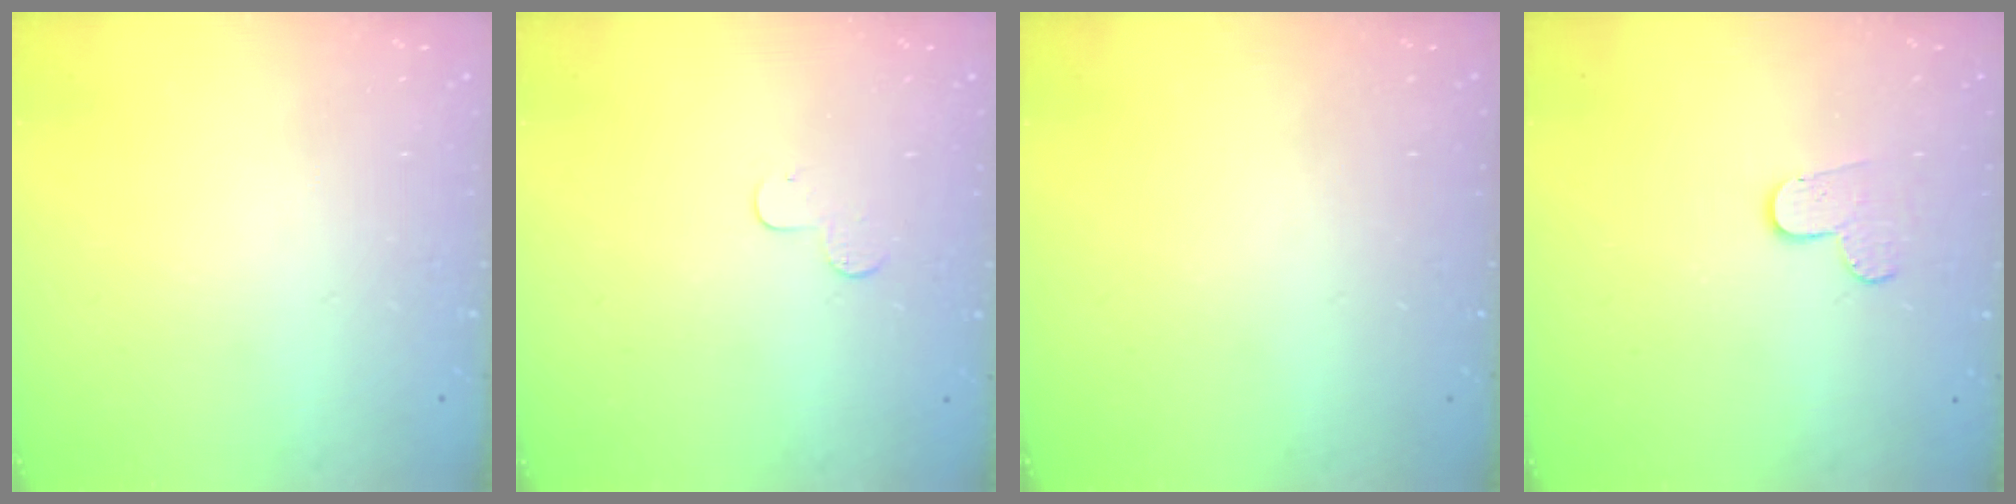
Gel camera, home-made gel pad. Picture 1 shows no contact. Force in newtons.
{"total": 3.9, "press": 3.9, "slide": 0.4}
{"total": 0.0}
{"total": 3.3, "press": 3.3, "slide": 0.3}